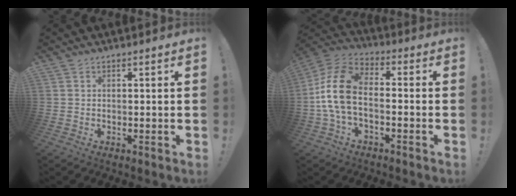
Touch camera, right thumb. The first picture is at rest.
{"total": 13.9, "force": [-1.4, 8.4, 11.0], "torque": [-0.227, 0.026, -0.018]}